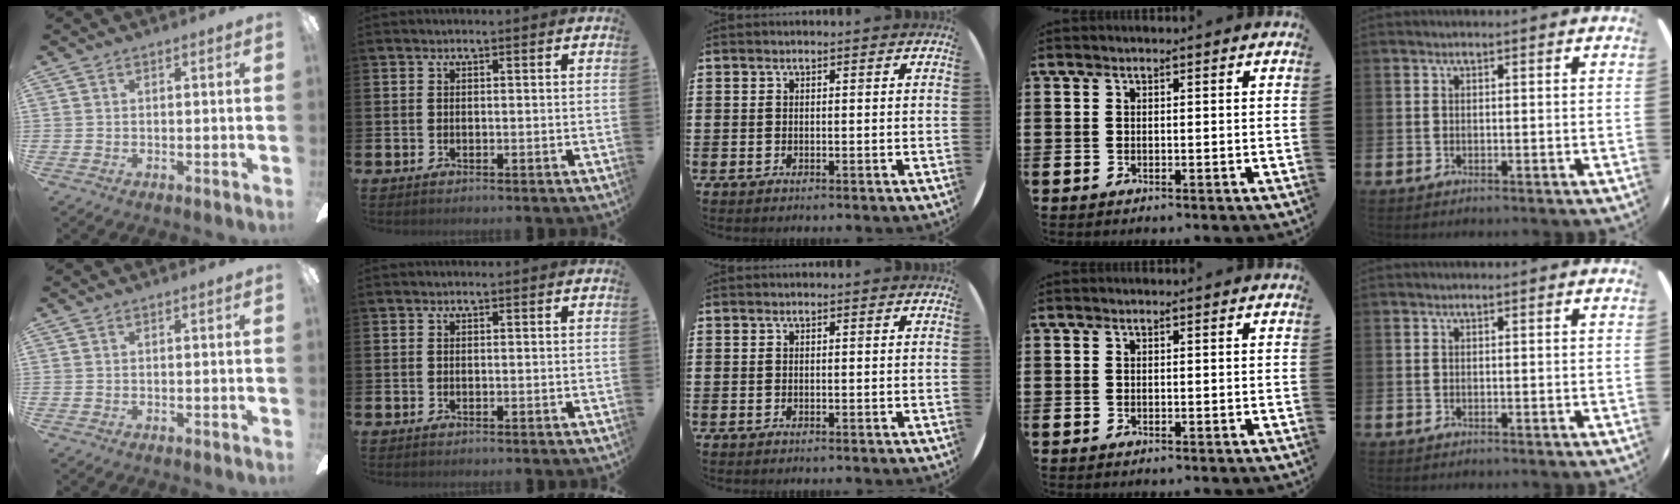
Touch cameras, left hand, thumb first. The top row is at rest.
{}